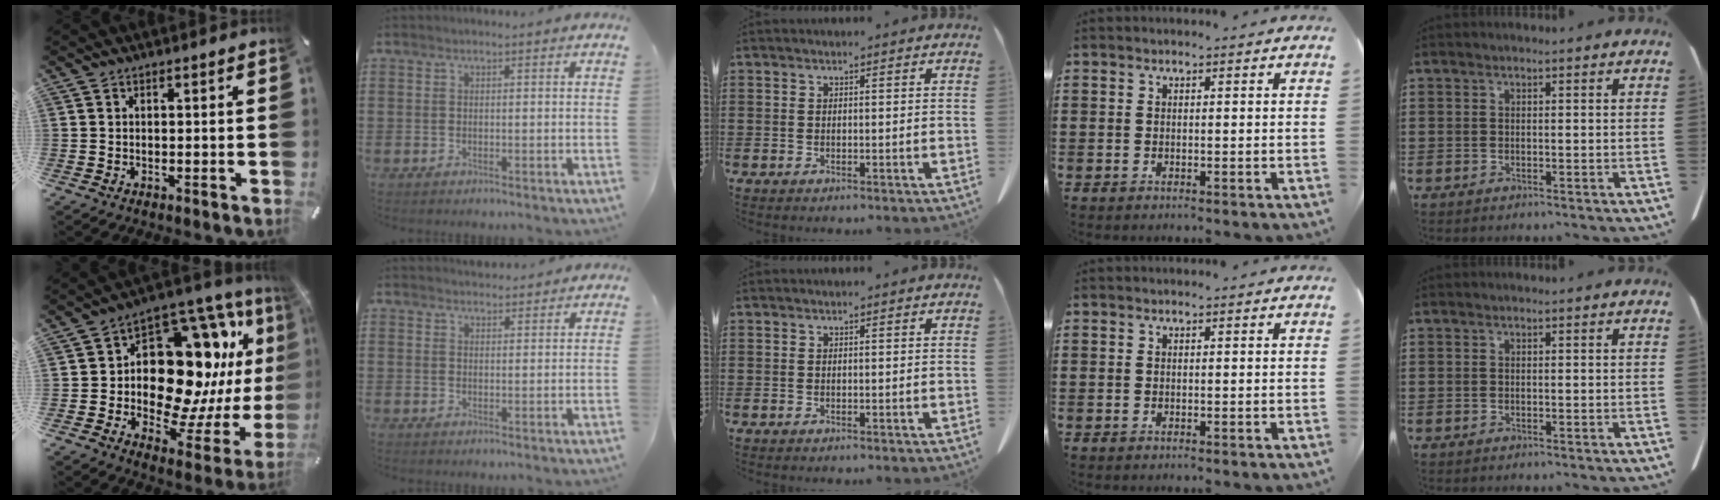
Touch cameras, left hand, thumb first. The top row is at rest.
{"thumb": {"total": 21.5, "force": [5.3, 13.5, 15.9], "torque": [-0.244, -0.063, 0.098]}, "index": {"total": 2.2, "force": [2.0, 0.7, -0.1], "torque": [0.006, -0.002, 0.038]}}